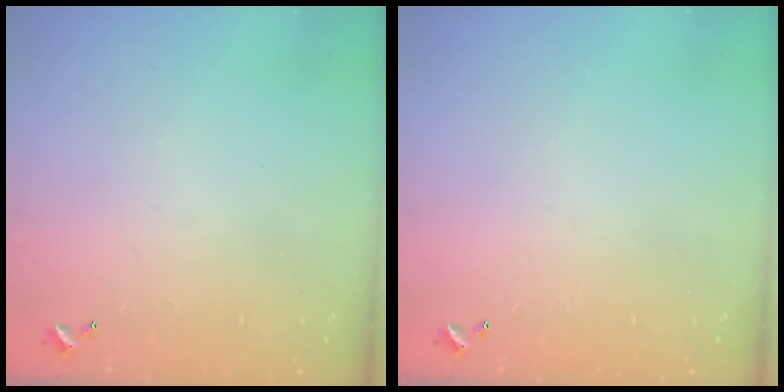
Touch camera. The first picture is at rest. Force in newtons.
{"total": 0.0}